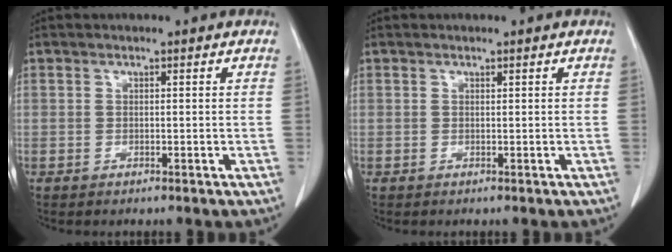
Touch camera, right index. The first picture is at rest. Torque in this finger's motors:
{"motor_torque": [-0.06, 0.05, 0.00, -0.01]}